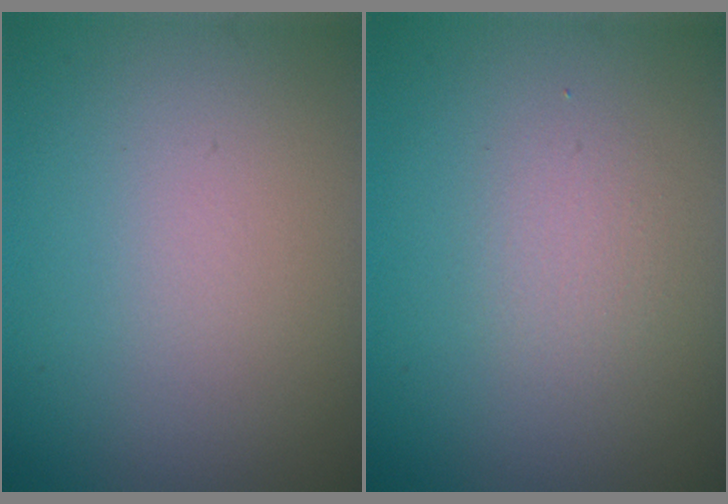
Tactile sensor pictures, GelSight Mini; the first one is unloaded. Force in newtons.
{"total": 1.4, "press": 1.3, "slide": 0.1}